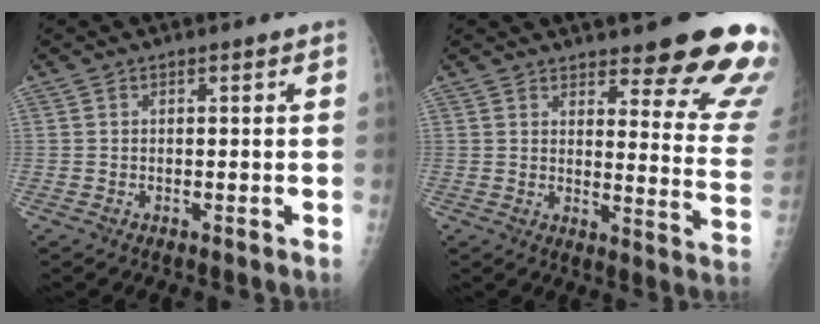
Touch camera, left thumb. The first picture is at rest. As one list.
[{"total": 17.8, "force": [13.7, 3.9, 10.7], "torque": [-0.095, -0.094, 0.159]}]